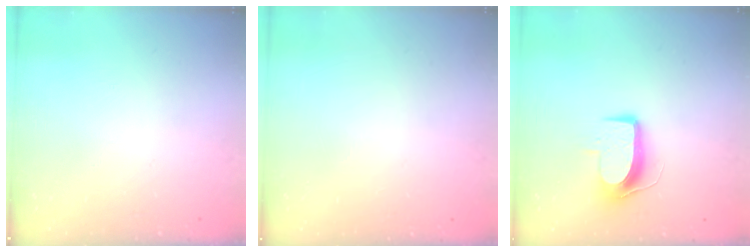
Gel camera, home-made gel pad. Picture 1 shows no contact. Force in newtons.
{"total": 0.0}
{"total": 9.4, "press": 9.4, "slide": 0.3}